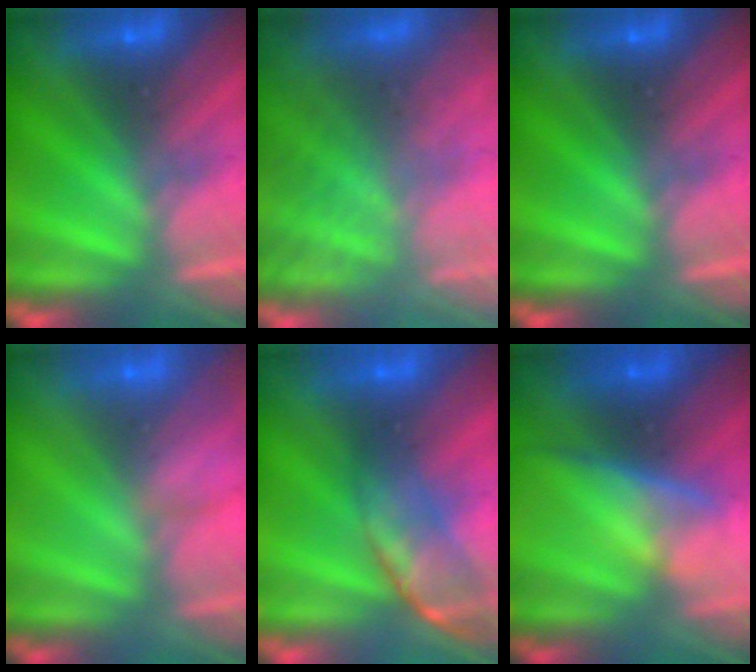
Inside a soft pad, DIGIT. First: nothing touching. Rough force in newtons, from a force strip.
{"total": 6.1}
{"total": 0.0}
{"total": 3.3}
{"total": 2.6}
{"total": 2.7}